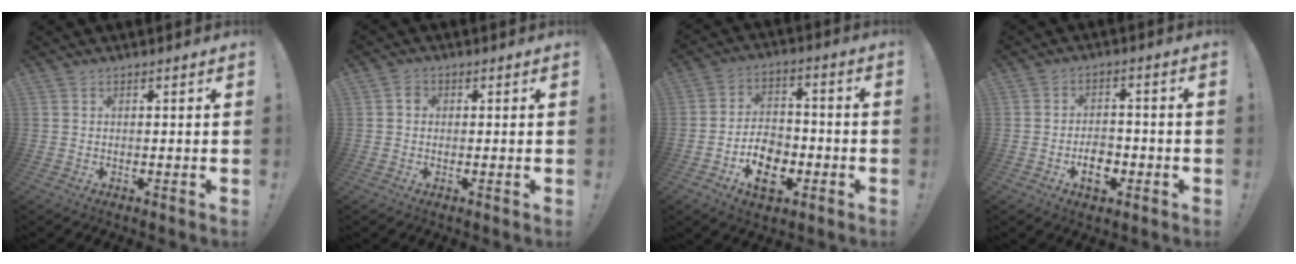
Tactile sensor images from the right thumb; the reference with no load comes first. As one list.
[{"total": 1.5, "force": [0.3, 1.0, 1.0], "torque": [-0.010, 0.002, 0.002]}, {"total": 12.1, "force": [-5.1, 8.4, 7.0], "torque": [-0.107, 0.035, -0.085]}, {"total": 7.4, "force": [-3.1, 5.0, 4.6], "torque": [-0.058, 0.014, -0.052]}]